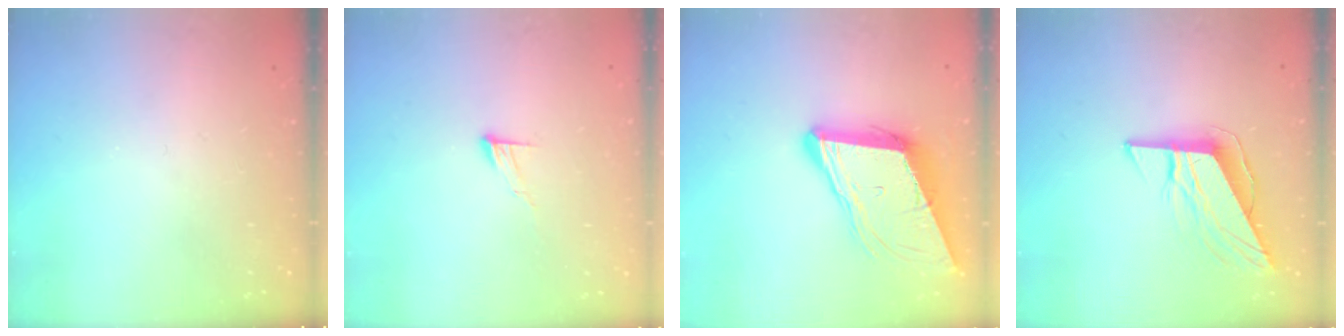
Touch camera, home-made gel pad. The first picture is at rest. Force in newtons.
{"total": 6.5, "press": 6.5, "slide": 0.5}
{"total": 12.0, "press": 11.5, "slide": 3.7}
{"total": 9.4, "press": 9.4, "slide": 0.4}